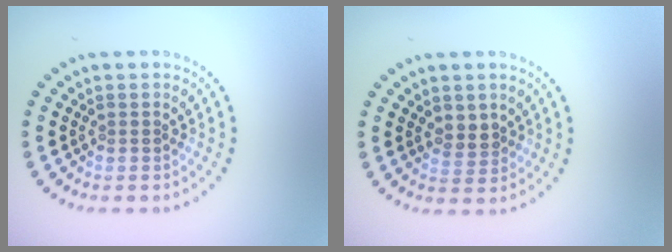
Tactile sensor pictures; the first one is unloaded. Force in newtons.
{"total": 1.9, "press": 1.6, "slide": 1.0}